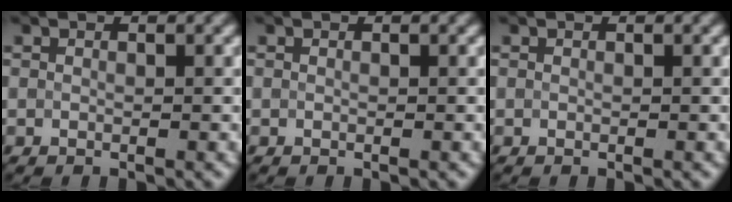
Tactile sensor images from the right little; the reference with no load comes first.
{"total": 0.0}
{"total": 0.0}